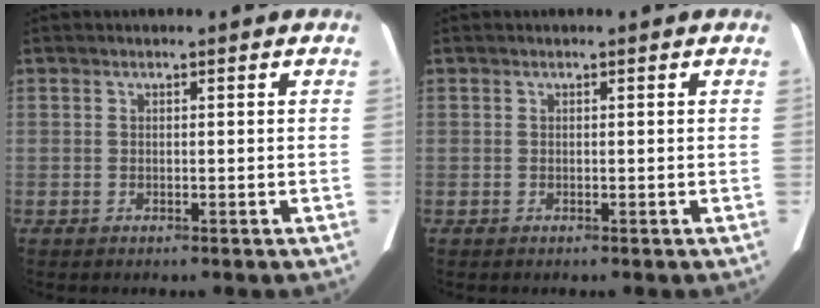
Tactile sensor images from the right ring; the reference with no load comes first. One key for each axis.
{"total": 0.0}